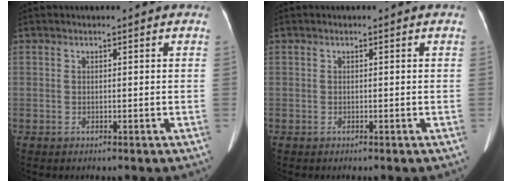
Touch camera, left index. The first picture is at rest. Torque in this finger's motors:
{"motor_torque": [0.02, 0.02, 0.00, 0.01]}